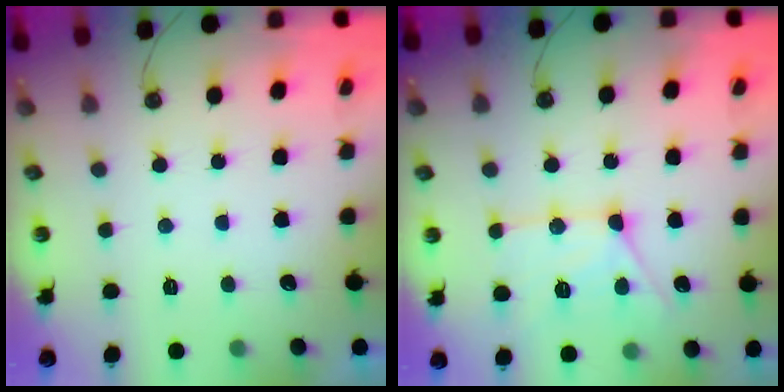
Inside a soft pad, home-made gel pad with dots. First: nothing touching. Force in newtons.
{"total": 14.6, "press": 14.5, "slide": 1.4}